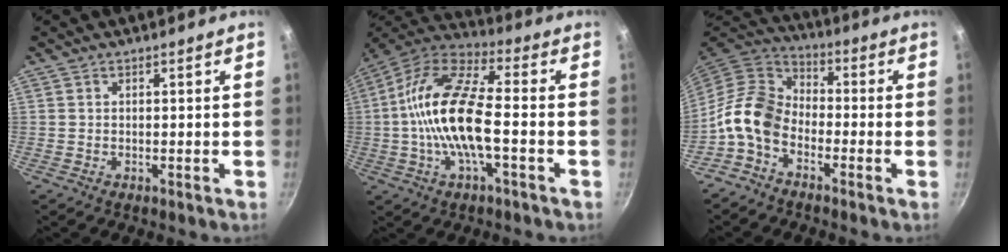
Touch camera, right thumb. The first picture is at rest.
{"total": 17.6, "force": [-2.1, 6.4, 16.2], "torque": [-0.310, 0.039, -0.058]}
{"total": 10.2, "force": [-4.0, 6.9, 6.4], "torque": [-0.112, 0.051, -0.102]}